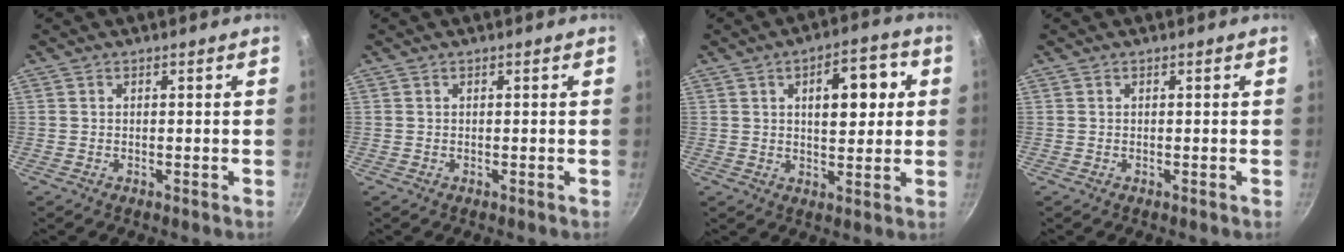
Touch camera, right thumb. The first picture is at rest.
{"total": 0.0}
{"total": 10.9, "force": [2.5, 5.4, 9.1], "torque": [-0.094, 0.004, 0.032]}
{"total": 0.0}